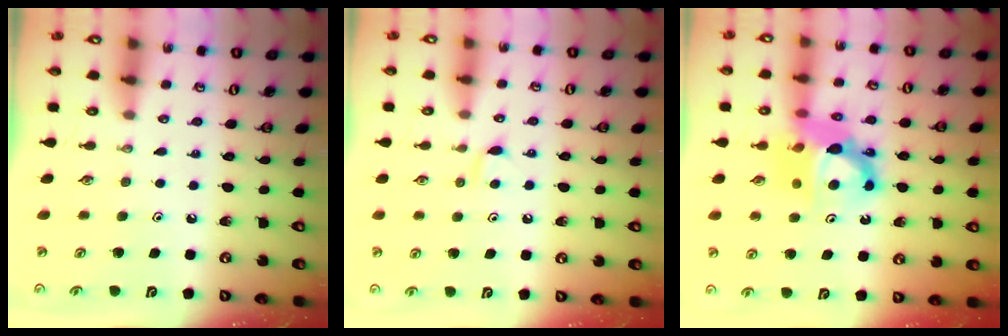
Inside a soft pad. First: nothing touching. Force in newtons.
{"total": 4.1, "press": 4.0, "slide": 0.7}
{"total": 12.1, "press": 12.0, "slide": 1.9}